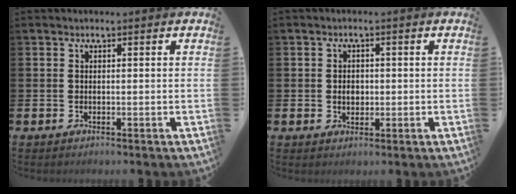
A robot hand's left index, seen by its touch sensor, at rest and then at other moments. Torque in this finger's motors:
{"motor_torque": [0.57, 0.23, 0.26, 0.06]}